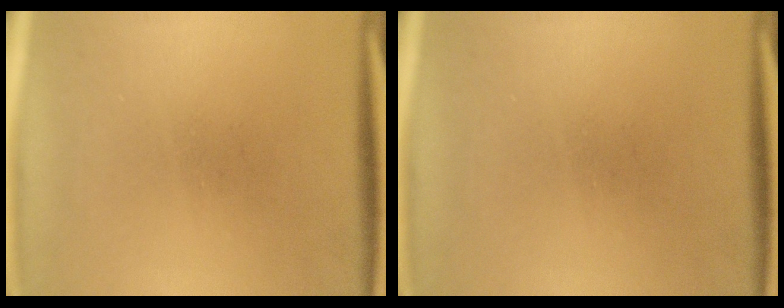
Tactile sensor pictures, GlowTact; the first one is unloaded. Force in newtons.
{"total": 0.0}